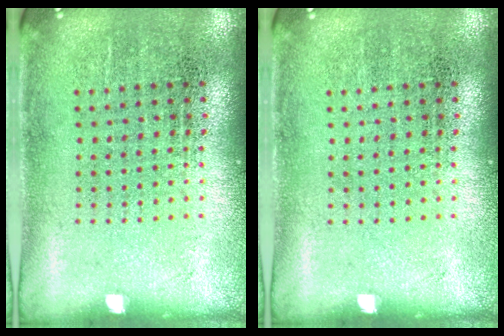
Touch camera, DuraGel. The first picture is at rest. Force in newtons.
{"total": 0.0}